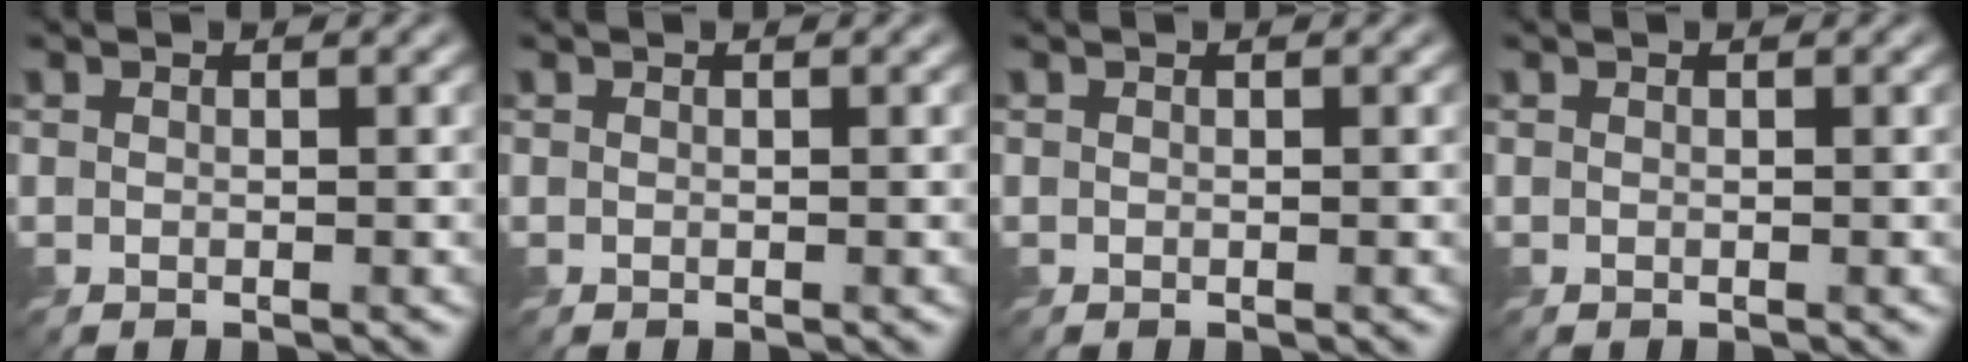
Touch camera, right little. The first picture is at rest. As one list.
[{"total": 0.0}, {"total": 0.0}, {"total": 0.0}]